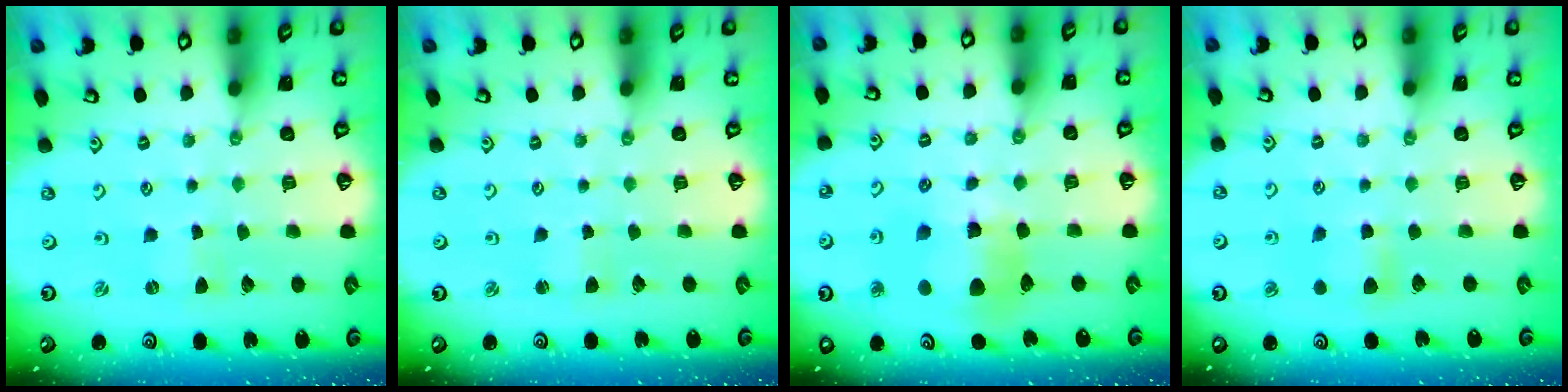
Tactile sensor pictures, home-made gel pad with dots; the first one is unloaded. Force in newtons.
{"total": 2.5, "press": 2.4, "slide": 0.4}
{"total": 11.0, "press": 10.9, "slide": 1.4}
{"total": 5.2, "press": 5.2, "slide": 0.6}